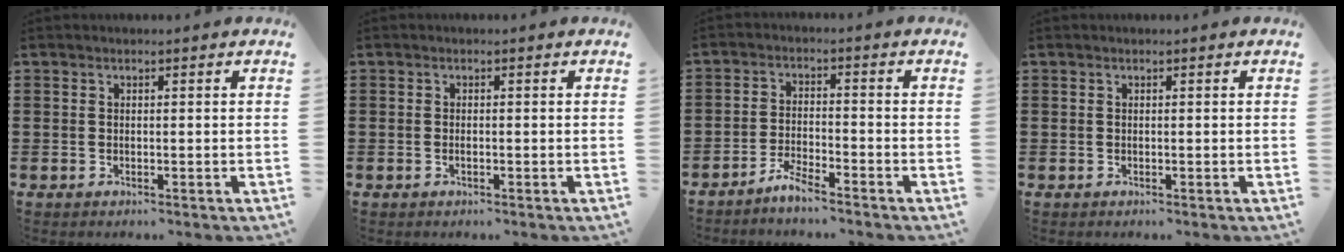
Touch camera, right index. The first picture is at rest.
{"total": 0.6, "force": [-0.3, 0.2, 0.5], "torque": [-0.011, -0.004, -0.004]}
{"total": 3.3, "force": [-3.2, -0.1, 0.8], "torque": [-0.024, 0.003, -0.068]}
{"total": 0.0}